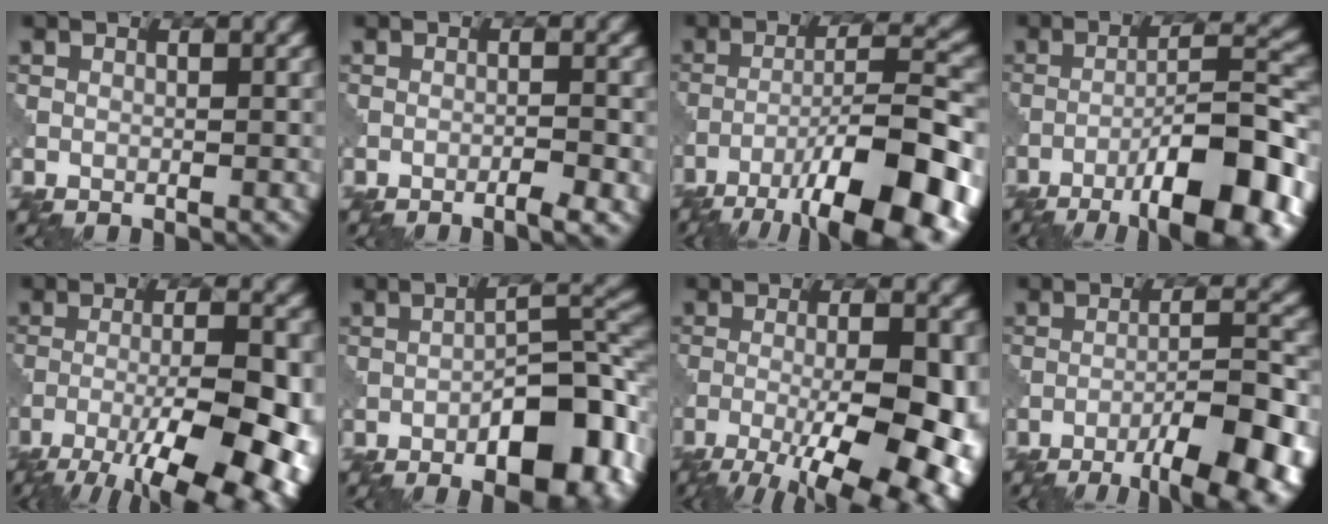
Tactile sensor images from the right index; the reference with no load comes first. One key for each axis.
{"total": 2.1, "fx": -1.2, "fy": 0.3, "fz": 1.8, "tx": -0.028, "ty": 0.003, "tz": -0.023}
{"total": 14.0, "fx": -8.5, "fy": 3.6, "fz": 10.5, "tx": -0.170, "ty": 0.005, "tz": -0.129}
{"total": 11.7, "fx": -6.6, "fy": 2.4, "fz": 9.3, "tx": -0.136, "ty": 0.014, "tz": -0.102}
{"total": 13.0, "fx": -6.6, "fy": 3.9, "fz": 10.5, "tx": -0.173, "ty": -0.008, "tz": -0.096}
{"total": 10.8, "fx": -5.1, "fy": 4.0, "fz": 8.6, "tx": -0.113, "ty": 0.012, "tz": -0.080}
{"total": 12.8, "fx": -5.3, "fy": 4.4, "fz": 10.8, "tx": -0.160, "ty": -0.014, "tz": -0.072}
{"total": 12.5, "fx": -8.1, "fy": 3.5, "fz": 8.8, "tx": -0.108, "ty": 0.005, "tz": -0.097}